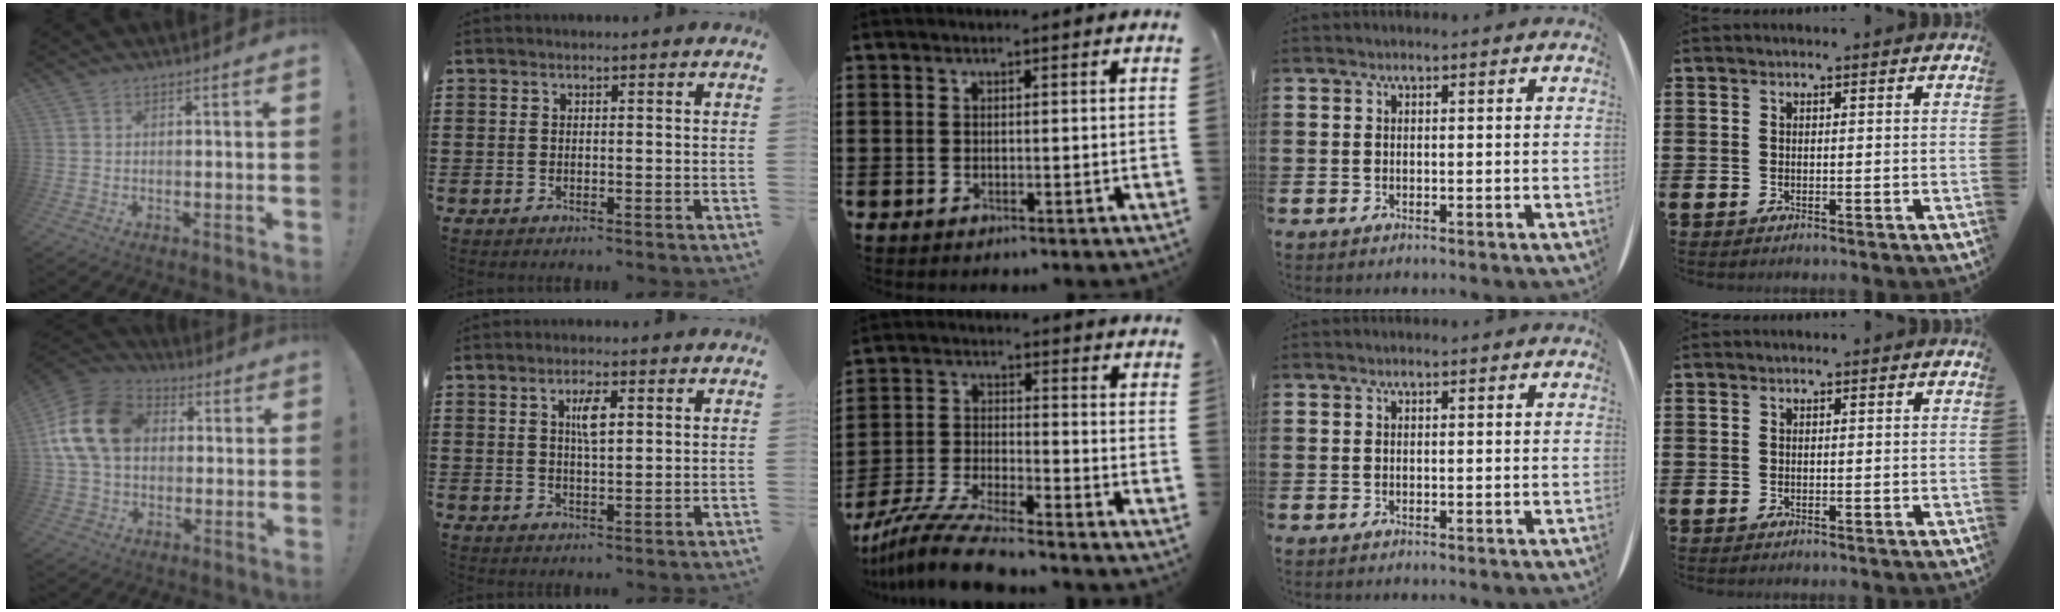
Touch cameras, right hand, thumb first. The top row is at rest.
{"thumb": {"total": 17.4, "force": [3.0, 13.2, 11.0], "torque": [-0.199, 0.010, 0.060]}, "index": {"total": 3.8, "force": [1.1, 1.1, 3.5], "torque": [-0.064, 0.006, 0.014]}, "middle": {"total": 8.6, "force": [-7.9, 0.4, 3.4], "torque": [-0.076, -0.001, -0.157]}}